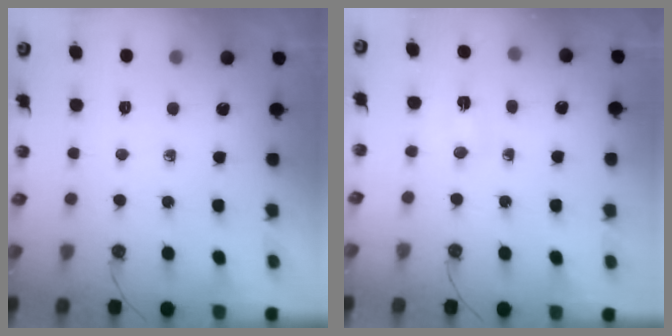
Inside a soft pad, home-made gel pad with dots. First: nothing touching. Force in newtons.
{"total": 2.1, "press": 1.6, "slide": 1.3}